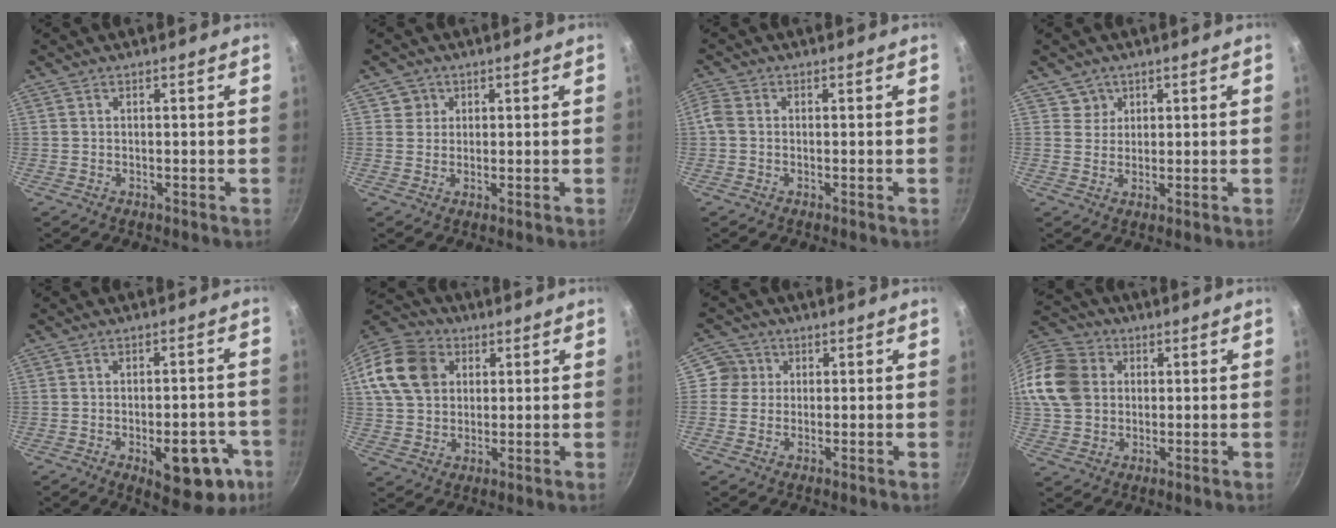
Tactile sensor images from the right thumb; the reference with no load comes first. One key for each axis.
{"total": 2.9, "fx": 0.9, "fy": 2.8, "fz": 0.2, "tx": 0.021, "ty": 0.002, "tz": 0.008}
{"total": 2.6, "fx": -0.4, "fy": 2.0, "fz": 1.6, "tx": -0.037, "ty": 0.007, "tz": -0.018}
{"total": 3.1, "fx": 1.5, "fy": 2.7, "fz": -0.1, "tx": 0.030, "ty": 0.003, "tz": 0.022}
{"total": 13.3, "fx": -5.0, "fy": 6.5, "fz": 10.4, "tx": -0.091, "ty": 0.019, "tz": -0.056}
{"total": 16.4, "fx": 4.7, "fy": 13.1, "fz": 8.8, "tx": -0.166, "ty": 0.021, "tz": 0.078}
{"total": 4.3, "fx": 0.7, "fy": 4.2, "fz": 0.6, "tx": 0.027, "ty": 0.007, "tz": 0.000}
{"total": 17.7, "fx": 2.7, "fy": 14.9, "fz": 9.2, "tx": -0.195, "ty": 0.027, "tz": 0.041}